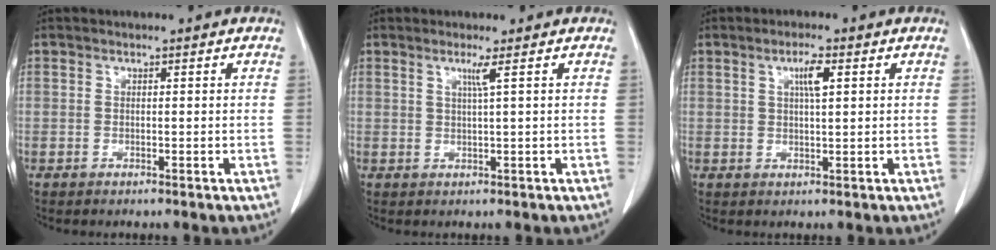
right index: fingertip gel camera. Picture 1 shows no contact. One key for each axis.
{"total": 1.8, "fx": 0.8, "fy": -0.9, "fz": 1.3, "tx": -0.033, "ty": -0.006, "tz": 0.018}
{"total": 3.2, "fx": 1.2, "fy": 0.2, "fz": 2.9, "tx": -0.055, "ty": 0.000, "tz": 0.021}